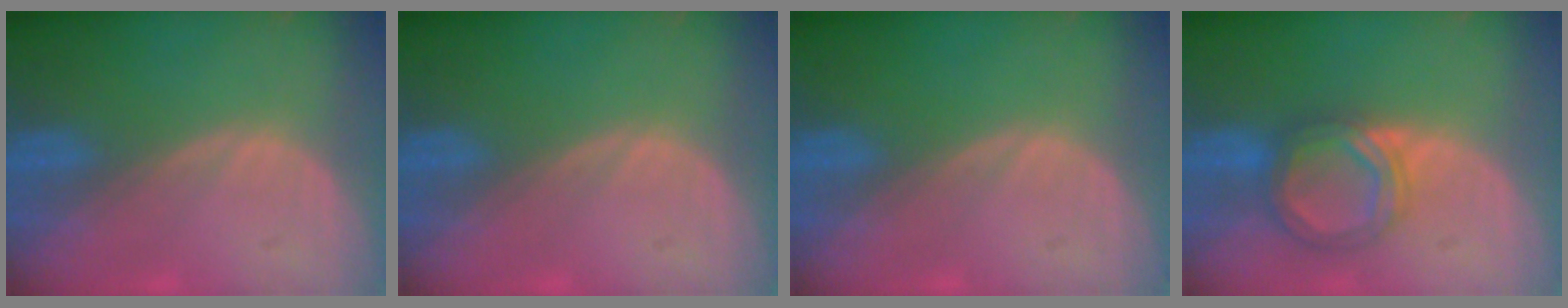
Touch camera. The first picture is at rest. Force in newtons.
{"total": 0.0}
{"total": 0.0}
{"total": 5.7, "press": 5.7, "slide": 0.3}